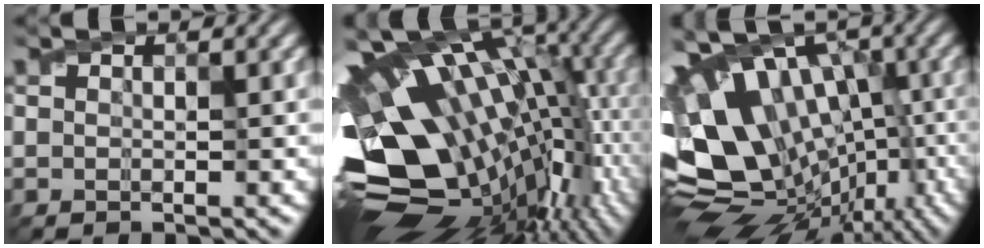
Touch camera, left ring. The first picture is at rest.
{"total": 17.4, "force": [1.0, 9.3, 14.7], "torque": [-0.231, -0.013, 0.052]}
{"total": 15.3, "force": [-1.1, 10.3, 11.2], "torque": [-0.192, -0.004, 0.002]}